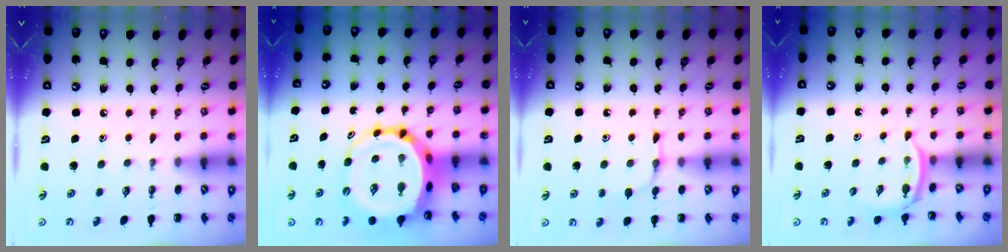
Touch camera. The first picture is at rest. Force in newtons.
{"total": 10.0, "press": 9.7, "slide": 2.5}
{"total": 4.9, "press": 4.6, "slide": 1.5}
{"total": 3.6, "press": 3.4, "slide": 1.1}